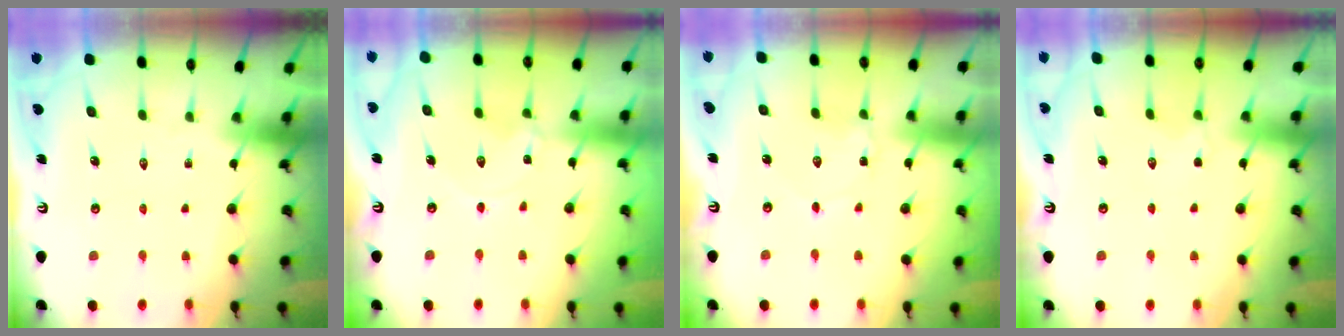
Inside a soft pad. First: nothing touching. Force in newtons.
{"total": 0.0}
{"total": 1.2, "press": 1.1, "slide": 0.1}
{"total": 2.7, "press": 2.5, "slide": 1.0}